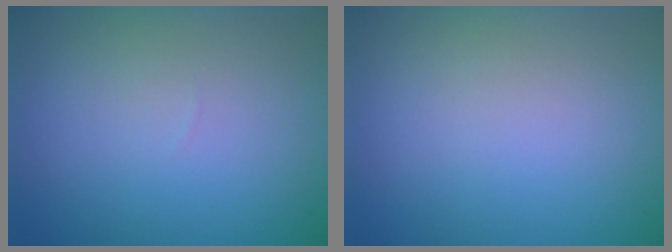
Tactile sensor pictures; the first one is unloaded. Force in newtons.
{"total": 0.0}